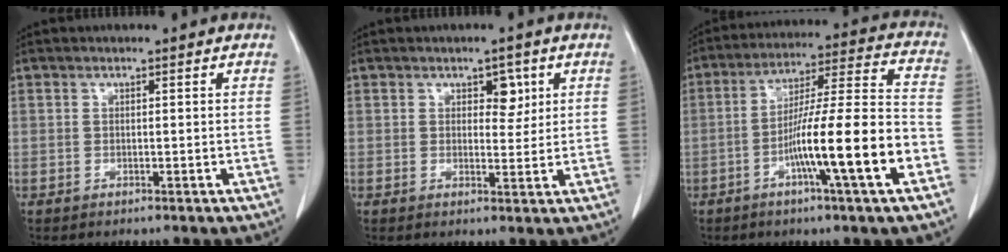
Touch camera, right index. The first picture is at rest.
{"total": 3.1, "force": [1.4, 1.8, 2.1], "torque": [-0.020, 0.001, 0.018]}
{"total": 15.9, "force": [-5.8, -0.2, 14.8], "torque": [-0.249, 0.003, -0.096]}